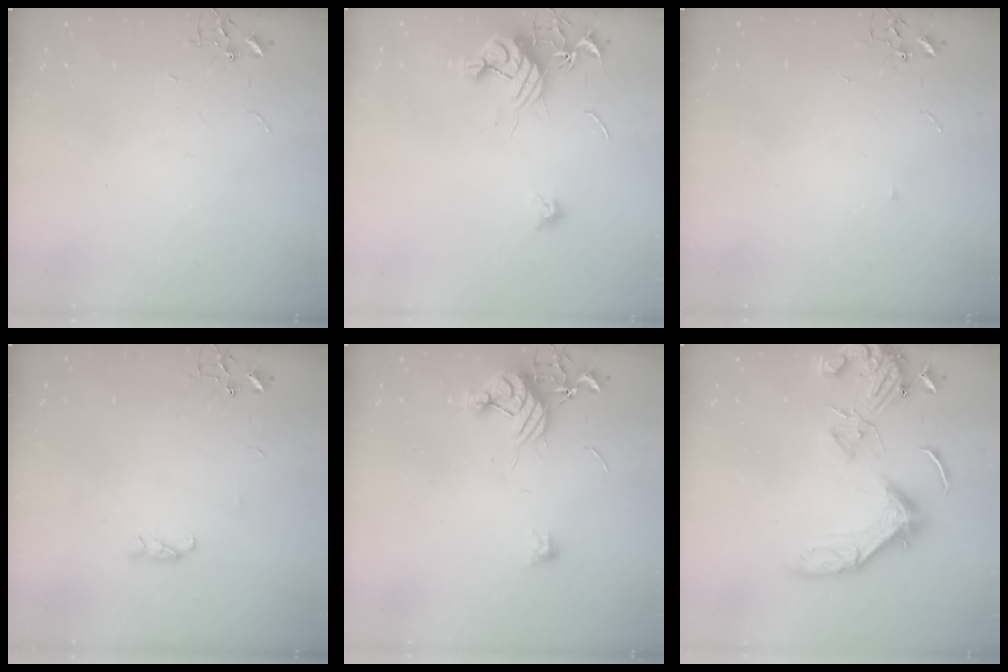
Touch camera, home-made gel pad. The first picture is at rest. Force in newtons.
{"total": 13.1, "press": 13.1, "slide": 1.0}
{"total": 3.0, "press": 3.0, "slide": 0.7}
{"total": 3.4, "press": 3.3, "slide": 0.8}
{"total": 12.1, "press": 12.0, "slide": 0.4}
{"total": 15.0, "press": 14.9, "slide": 1.9}